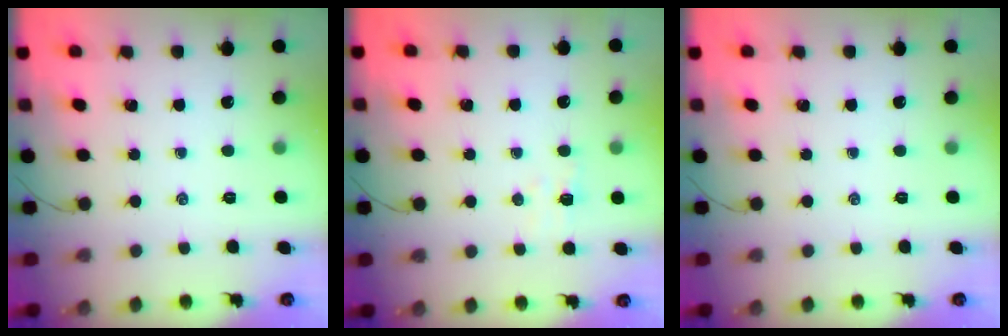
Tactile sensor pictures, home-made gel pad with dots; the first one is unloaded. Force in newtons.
{"total": 3.0, "press": 2.9, "slide": 0.7}
{"total": 0.0}